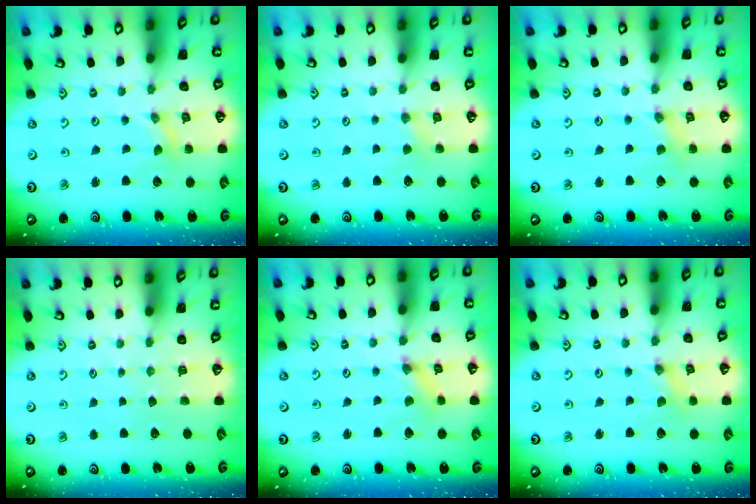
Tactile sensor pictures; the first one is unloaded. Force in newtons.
{"total": 1.8, "press": 1.8, "slide": 0.4}
{"total": 2.9, "press": 2.9, "slide": 0.6}
{"total": 0.0}
{"total": 2.4, "press": 2.3, "slide": 0.4}
{"total": 0.0}